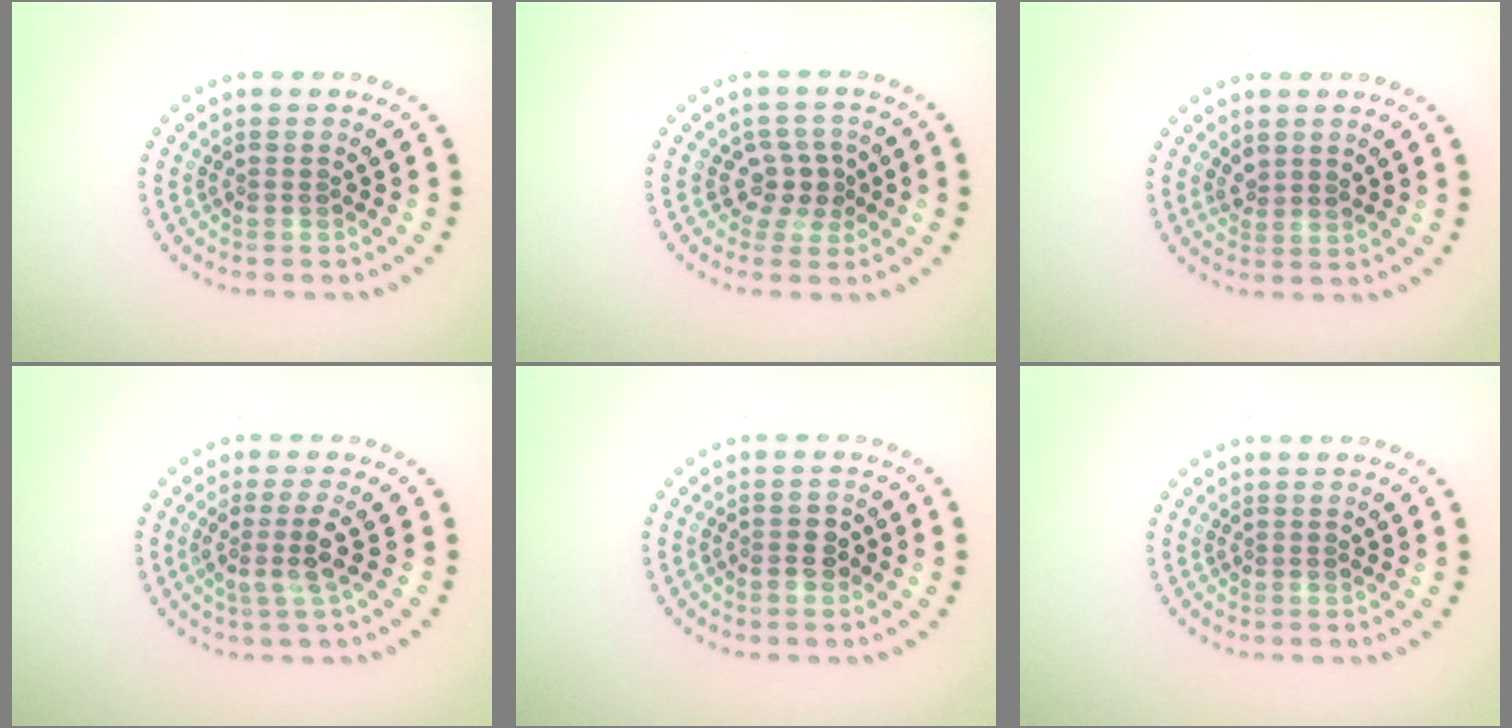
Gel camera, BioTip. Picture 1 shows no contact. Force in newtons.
{"total": 2.3, "press": 1.8, "slide": 1.5}
{"total": 1.1, "press": 1.1, "slide": 0.4}
{"total": 2.5, "press": 1.9, "slide": 1.6}
{"total": 1.7, "press": 1.6, "slide": 0.7}
{"total": 0.0}